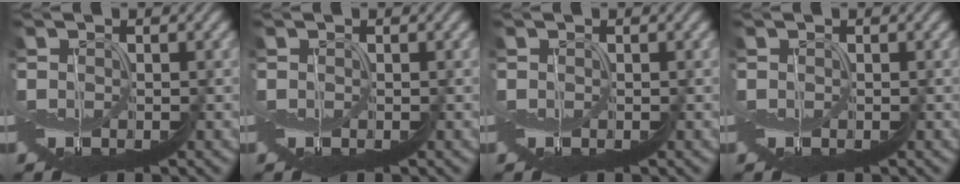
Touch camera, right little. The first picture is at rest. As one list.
[{"total": 0.0}, {"total": 0.0}, {"total": 0.0}]